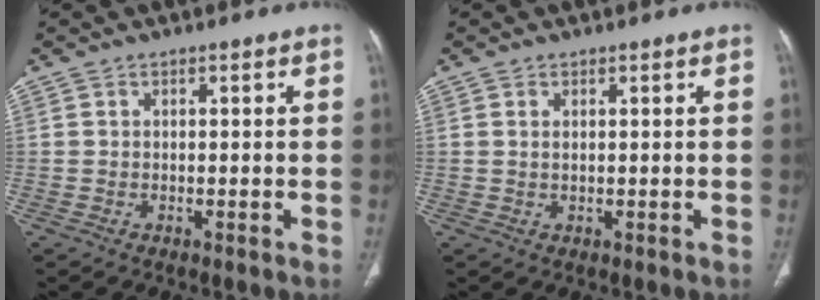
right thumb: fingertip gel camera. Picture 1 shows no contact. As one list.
[{"total": 1.0, "force": [0.4, 0.4, 0.8], "torque": [-0.019, 0.001, 0.011]}]